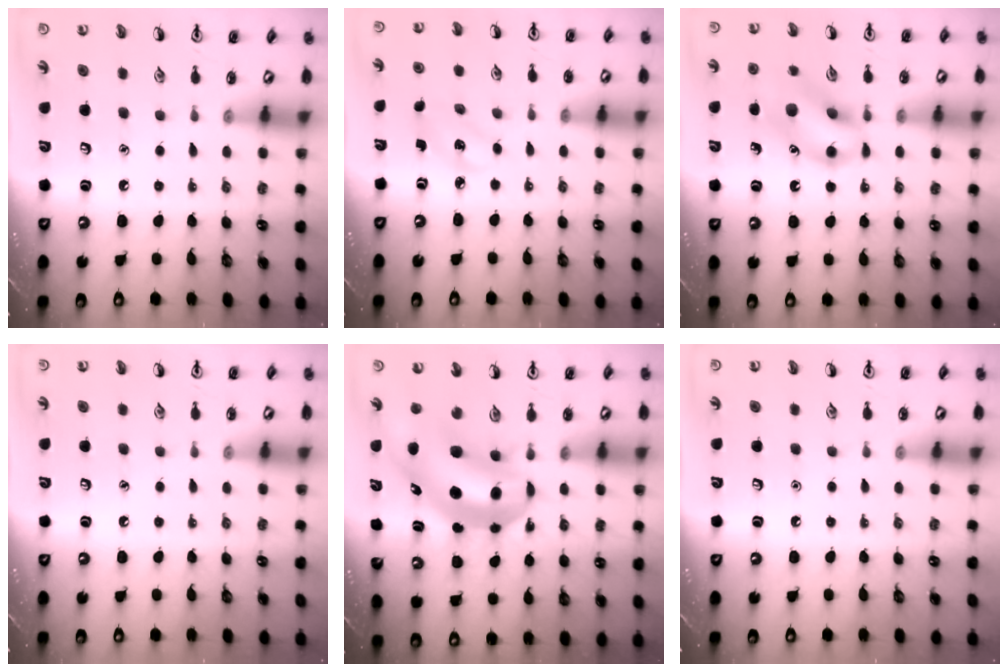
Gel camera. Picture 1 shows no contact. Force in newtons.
{"total": 2.7, "press": 2.6, "slide": 0.9}
{"total": 11.7, "press": 11.6, "slide": 1.6}
{"total": 0.0}
{"total": 8.3, "press": 8.0, "slide": 2.3}
{"total": 0.0}